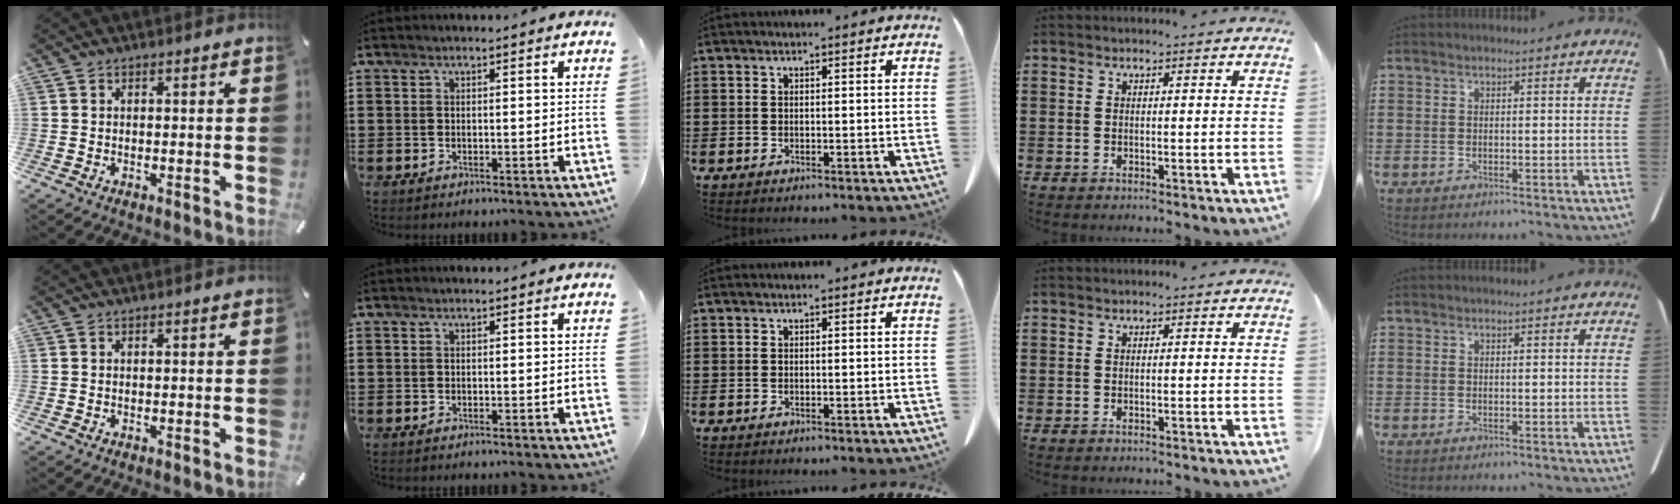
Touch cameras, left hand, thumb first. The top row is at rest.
{}